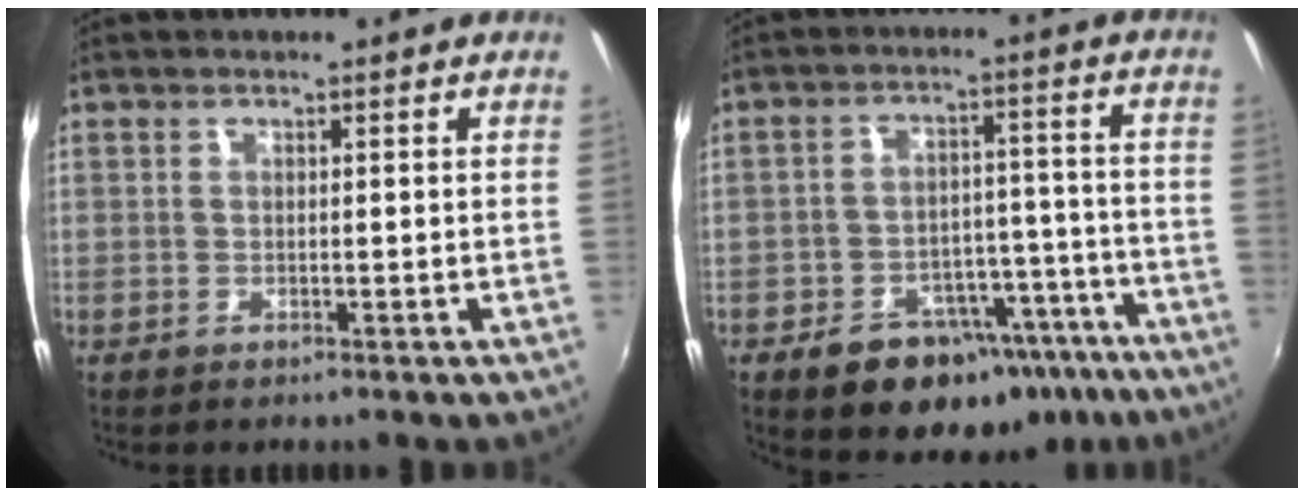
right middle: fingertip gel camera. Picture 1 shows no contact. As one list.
[{"total": 17.7, "force": [-11.6, 10.5, 8.2], "torque": [-0.144, 0.035, -0.134]}]